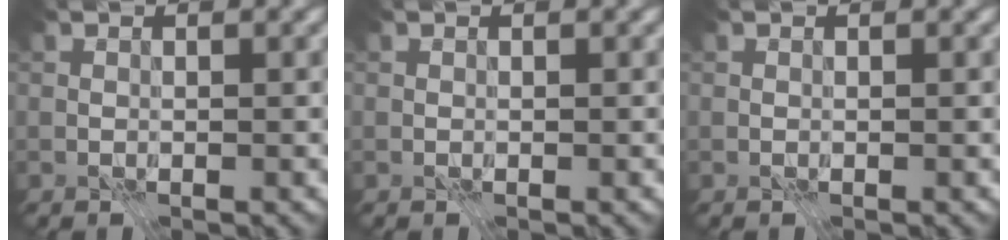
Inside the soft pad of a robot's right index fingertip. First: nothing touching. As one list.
[{"total": 0.0}, {"total": 0.0}]